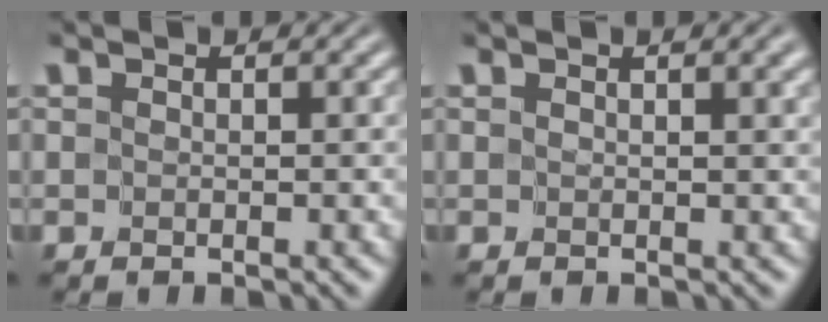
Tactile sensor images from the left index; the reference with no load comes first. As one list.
[{"total": 3.3, "force": [1.7, 1.1, 2.5], "torque": [-0.023, 0.005, 0.011]}]